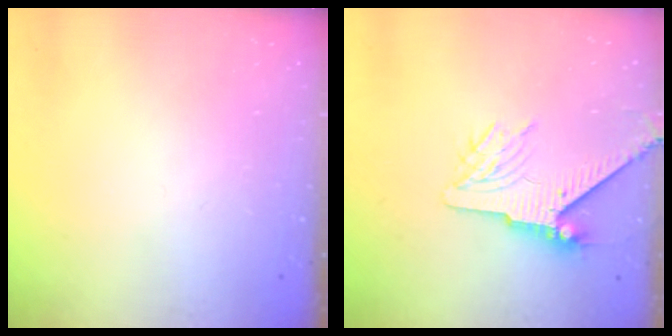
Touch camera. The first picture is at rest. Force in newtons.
{"total": 7.3, "press": 7.2, "slide": 1.1}